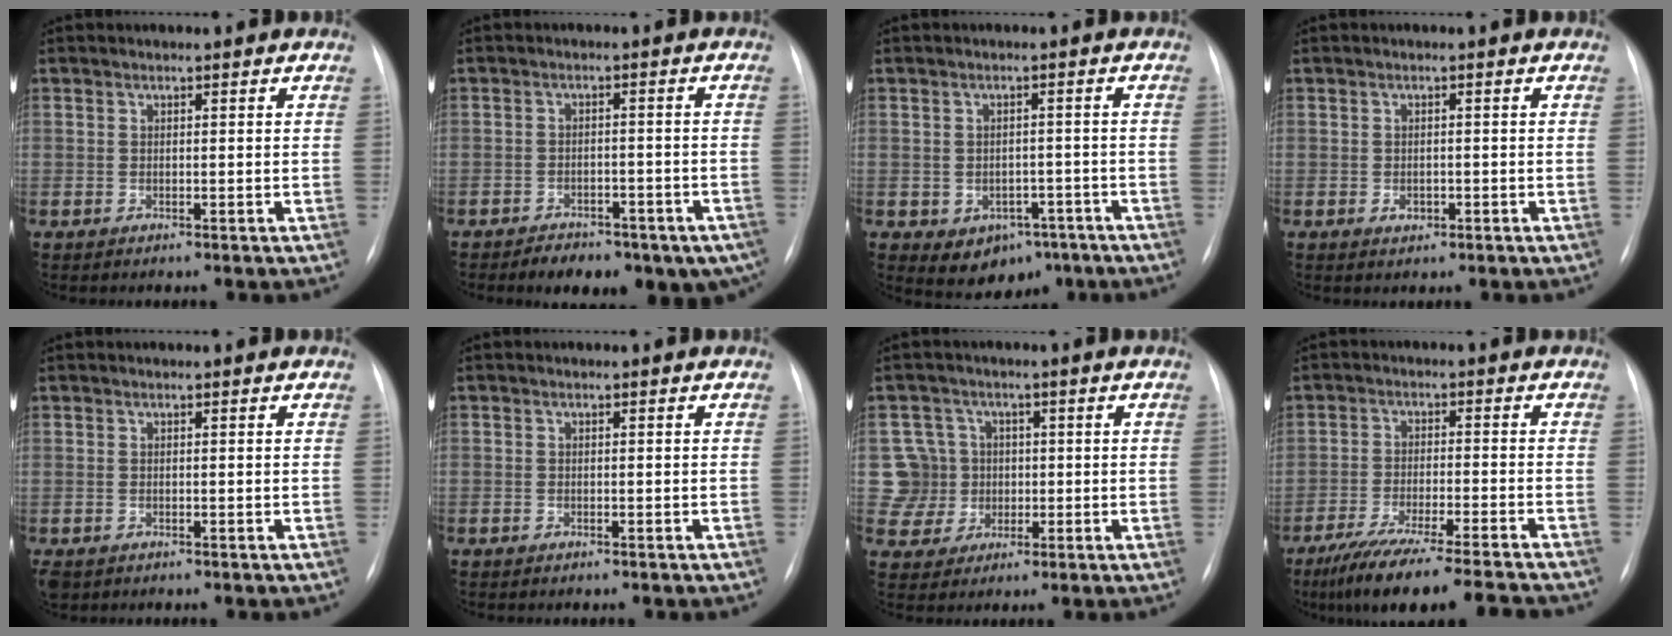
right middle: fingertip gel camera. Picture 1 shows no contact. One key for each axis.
{"total": 12.8, "fx": -8.8, "fy": 6.6, "fz": 6.6, "tx": -0.082, "ty": 0.007, "tz": -0.109}
{"total": 6.5, "fx": -3.2, "fy": 4.8, "fz": 2.9, "tx": -0.036, "ty": 0.013, "tz": -0.031}
{"total": 1.6, "fx": -0.6, "fy": 1.2, "fz": 0.9, "tx": -0.013, "ty": 0.001, "tz": -0.003}
{"total": 2.1, "fx": -1.5, "fy": 1.1, "fz": 1.0, "tx": -0.020, "ty": -0.004, "tz": -0.018}
{"total": 0.7, "fx": -0.5, "fy": 0.4, "fz": 0.1, "tx": -0.008, "ty": 0.001, "tz": -0.009}
{"total": 6.3, "fx": 0.0, "fy": 6.3, "fz": -0.2, "tx": 0.004, "ty": 0.018, "tz": 0.008}
{"total": 16.8, "fx": -14.7, "fy": 0.2, "fz": 8.2, "tx": -0.121, "ty": -0.035, "tz": -0.227}